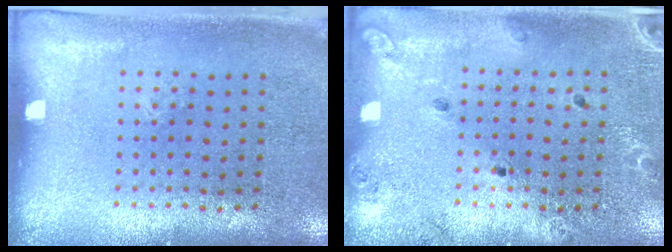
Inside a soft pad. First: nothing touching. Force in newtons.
{"total": 1.4, "press": 1.4, "slide": 0.1}